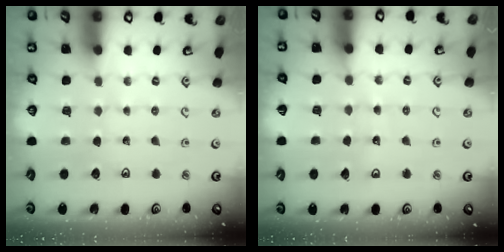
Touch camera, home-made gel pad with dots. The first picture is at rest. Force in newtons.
{"total": 5.5, "press": 5.5, "slide": 0.4}